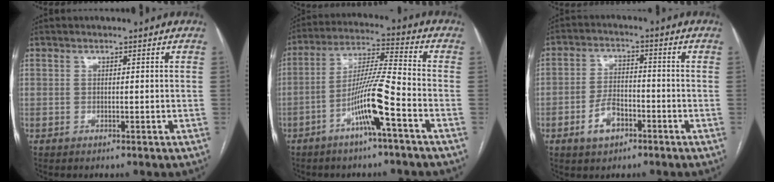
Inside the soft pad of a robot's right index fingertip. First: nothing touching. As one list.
[{"total": 10.6, "force": [-4.8, -0.3, 9.4], "torque": [-0.182, 0.009, -0.091]}, {"total": 5.8, "force": [-2.9, 3.3, 3.8], "torque": [-0.077, 0.006, -0.050]}]